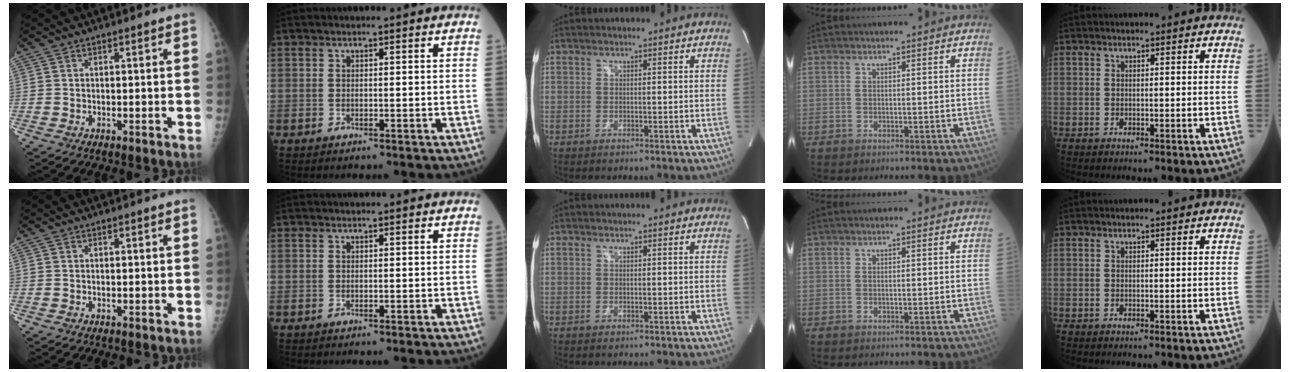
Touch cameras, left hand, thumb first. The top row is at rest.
{}